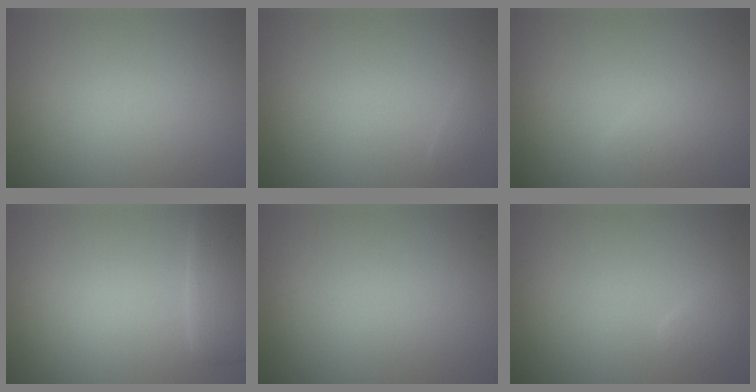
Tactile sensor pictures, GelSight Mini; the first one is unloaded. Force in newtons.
{"total": 0.5, "press": 0.5, "slide": 0.0}
{"total": 0.9, "press": 0.9, "slide": 0.0}
{"total": 2.4, "press": 1.7, "slide": 1.7}
{"total": 0.0}
{"total": 1.2, "press": 1.2, "slide": 0.1}